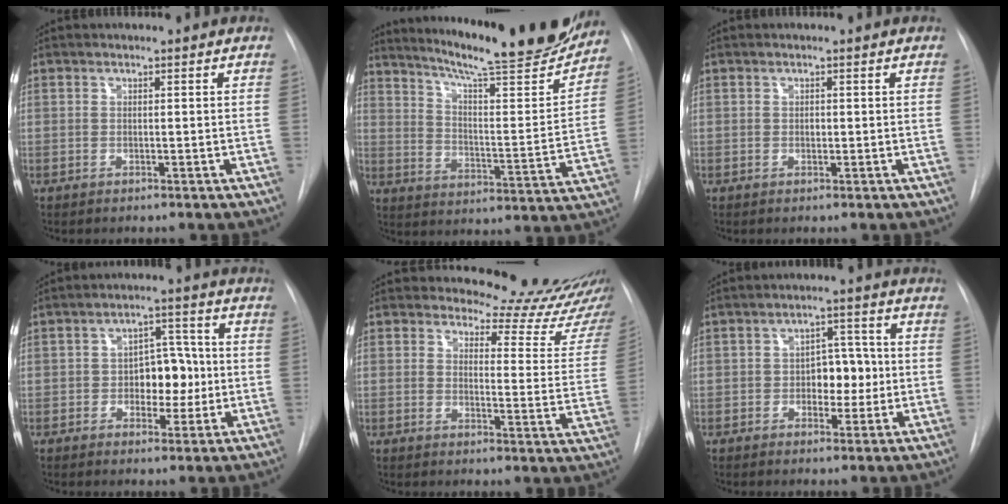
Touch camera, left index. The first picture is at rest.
{"total": 22.2, "force": [19.7, 1.6, 10.2], "torque": [-0.161, -0.054, 0.271]}
{"total": 0.9, "force": [-0.8, 0.2, 0.3], "torque": [-0.002, -0.005, -0.011]}
{"total": 6.9, "force": [-1.6, 4.1, 5.4], "torque": [-0.072, 0.013, -0.019]}
{"total": 16.4, "force": [15.8, 3.3, 2.7], "torque": [0.001, -0.120, 0.150]}
{"total": 5.6, "force": [-1.4, 3.4, 4.2], "torque": [-0.051, 0.010, -0.018]}